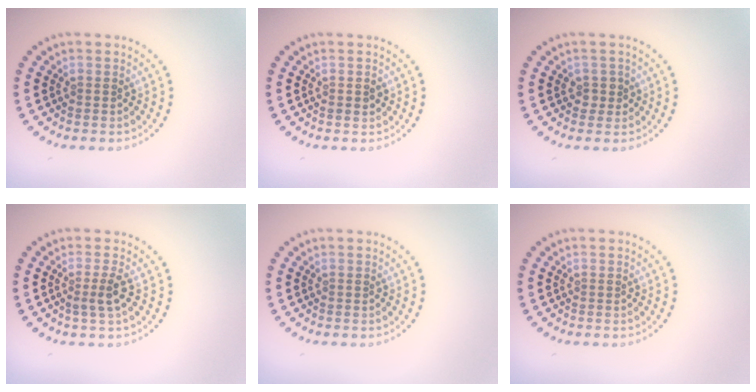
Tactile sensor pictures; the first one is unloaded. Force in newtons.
{"total": 0.9, "press": 0.8, "slide": 0.1}
{"total": 1.1, "press": 1.0, "slide": 0.5}
{"total": 1.8, "press": 1.4, "slide": 1.1}
{"total": 0.0}
{"total": 0.0}